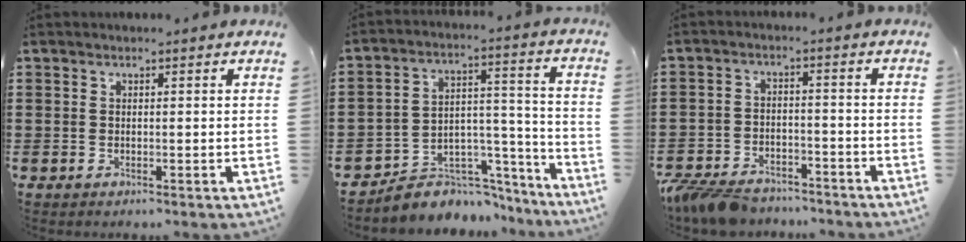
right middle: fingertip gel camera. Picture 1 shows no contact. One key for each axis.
{"total": 6.2, "fx": -5.4, "fy": 3.1, "fz": 0.3, "tx": -0.006, "ty": 0.014, "tz": -0.099}
{"total": 6.3, "fx": -5.9, "fy": 1.5, "fz": 1.4, "tx": -0.046, "ty": 0.004, "tz": -0.120}